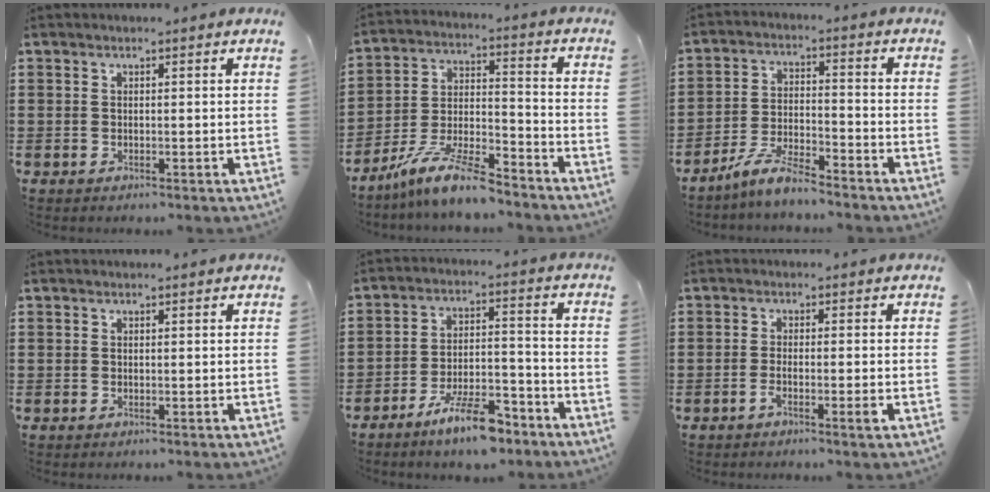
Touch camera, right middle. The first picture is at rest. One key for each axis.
{"total": 10.6, "fx": -9.0, "fy": 1.4, "fz": 5.3, "tx": -0.110, "ty": 0.018, "tz": -0.179}
{"total": 6.3, "fx": -5.6, "fy": 0.8, "fz": 2.9, "tx": -0.073, "ty": -0.003, "tz": -0.111}
{"total": 0.0}
{"total": 9.1, "fx": -7.1, "fy": 2.1, "fz": 5.3, "tx": -0.096, "ty": 0.016, "tz": -0.132}
{"total": 2.3, "fx": -1.2, "fy": 0.0, "fz": 1.9, "tx": -0.040, "ty": -0.004, "tz": -0.026}